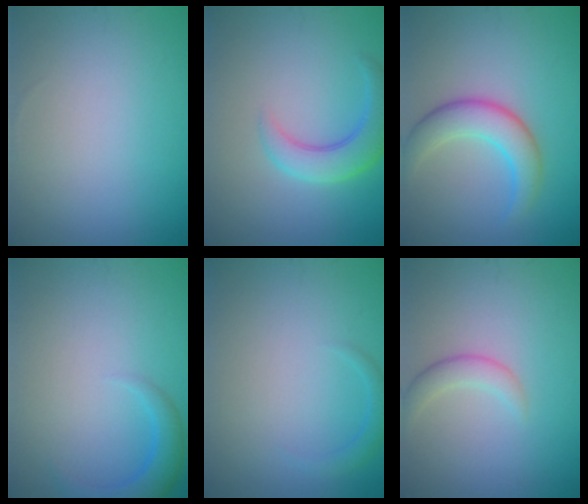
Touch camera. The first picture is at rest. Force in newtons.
{"total": 4.0, "press": 3.9, "slide": 0.2}
{"total": 4.3, "press": 4.3, "slide": 0.1}
{"total": 2.8, "press": 2.8, "slide": 0.2}
{"total": 1.2, "press": 1.2, "slide": 0.1}
{"total": 1.9, "press": 1.9, "slide": 0.0}